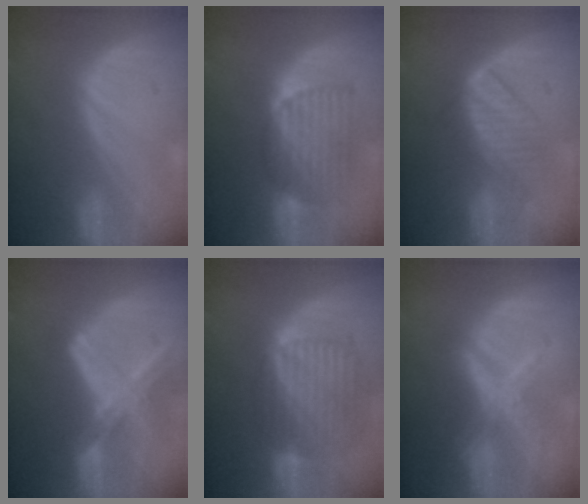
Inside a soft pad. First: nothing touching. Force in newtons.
{"total": 7.4, "press": 7.3, "slide": 0.9}
{"total": 6.6, "press": 6.3, "slide": 1.9}
{"total": 8.2, "press": 7.2, "slide": 3.9}
{"total": 10.3, "press": 8.7, "slide": 5.5}
{"total": 7.2, "press": 6.2, "slide": 3.8}